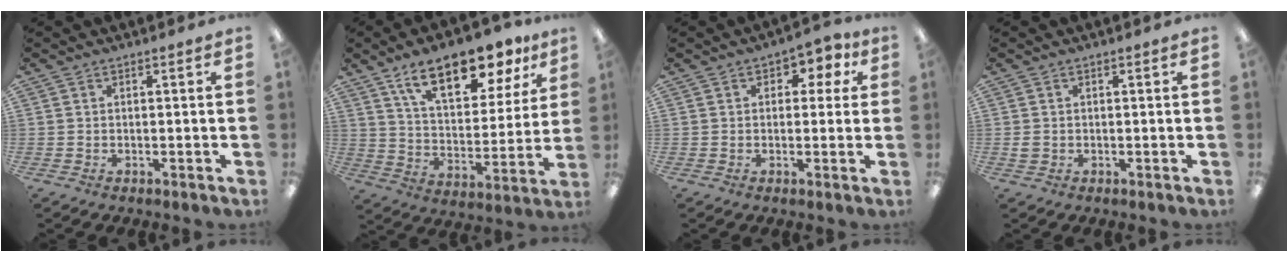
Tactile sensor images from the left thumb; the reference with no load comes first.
{"total": 18.4, "force": [12.7, 7.7, 10.9], "torque": [-0.173, -0.063, 0.214]}
{"total": 4.2, "force": [1.5, 3.1, 2.5], "torque": [-0.023, -0.001, 0.020]}
{"total": 1.3, "force": [0.2, 1.2, 0.5], "torque": [-0.002, 0.001, 0.000]}